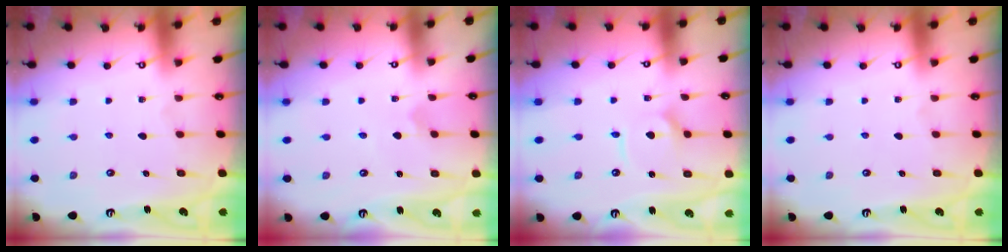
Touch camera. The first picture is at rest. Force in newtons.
{"total": 0.0}
{"total": 4.3, "press": 4.3, "slide": 0.5}
{"total": 0.0}